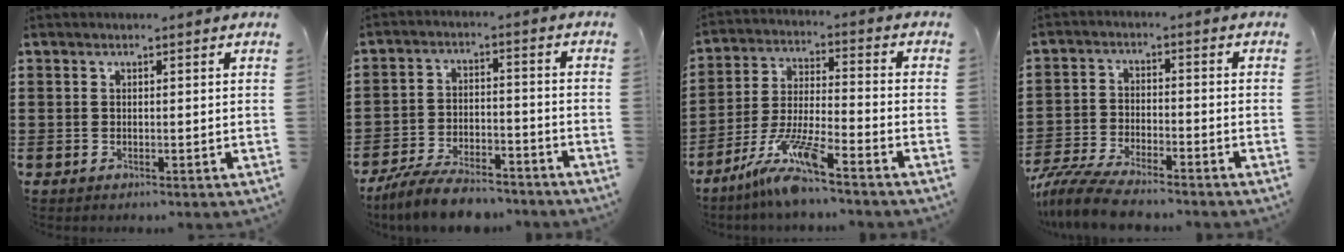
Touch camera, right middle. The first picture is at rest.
{"total": 7.5, "force": [-6.8, 1.6, 2.8], "torque": [-0.055, 0.011, -0.130]}
{"total": 9.8, "force": [-7.5, 0.6, 6.2], "torque": [-0.133, -0.008, -0.149]}
{"total": 6.6, "force": [-6.1, 0.8, 2.4], "torque": [-0.068, -0.007, -0.124]}